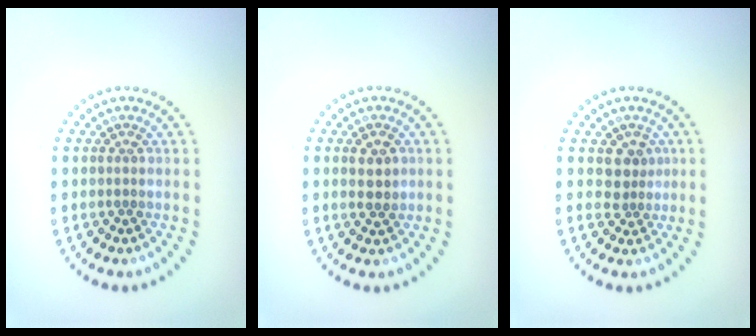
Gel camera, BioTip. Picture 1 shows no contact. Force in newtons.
{"total": 1.9, "press": 1.9, "slide": 0.2}
{"total": 2.1, "press": 1.6, "slide": 1.4}